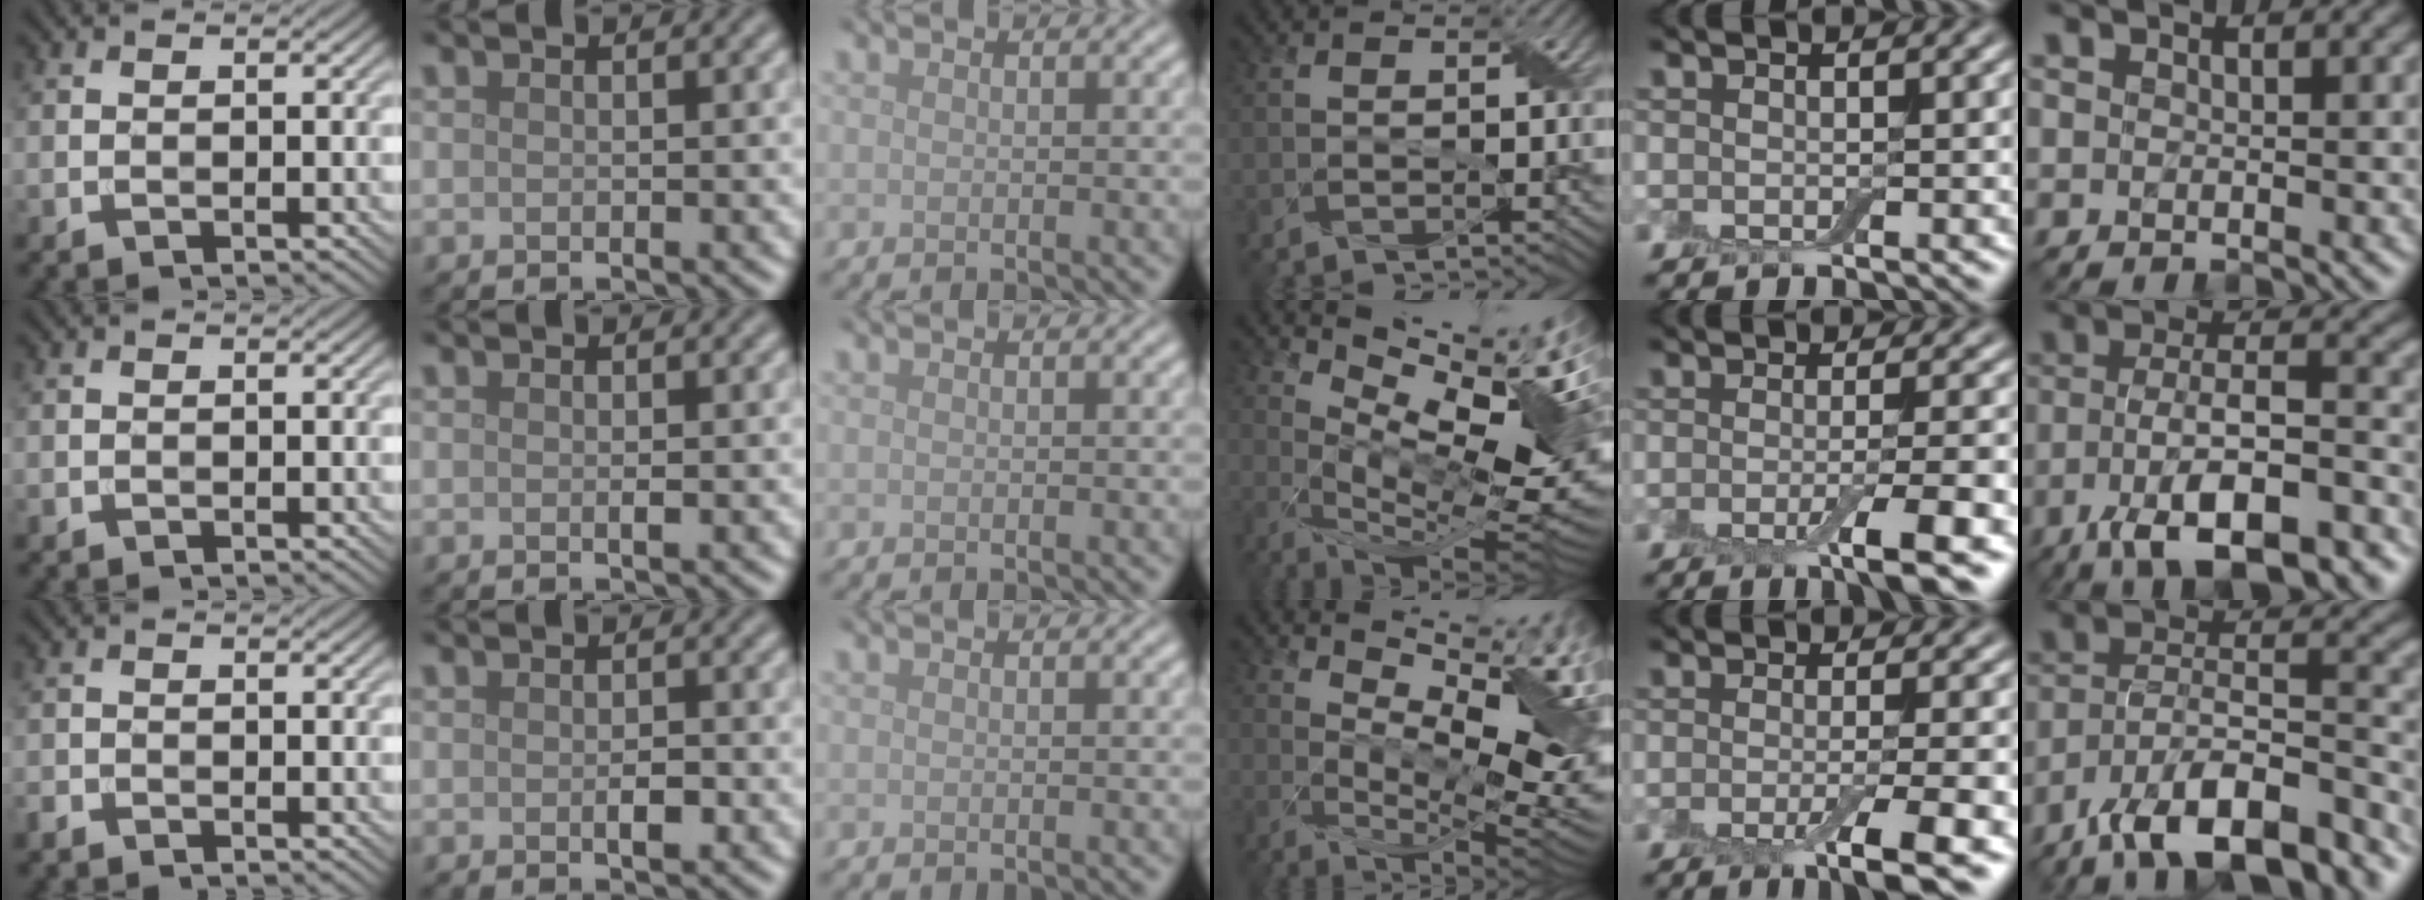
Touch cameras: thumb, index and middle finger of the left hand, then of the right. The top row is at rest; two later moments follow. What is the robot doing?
{"motion": "wrap", "object": "adhesive wrap"}